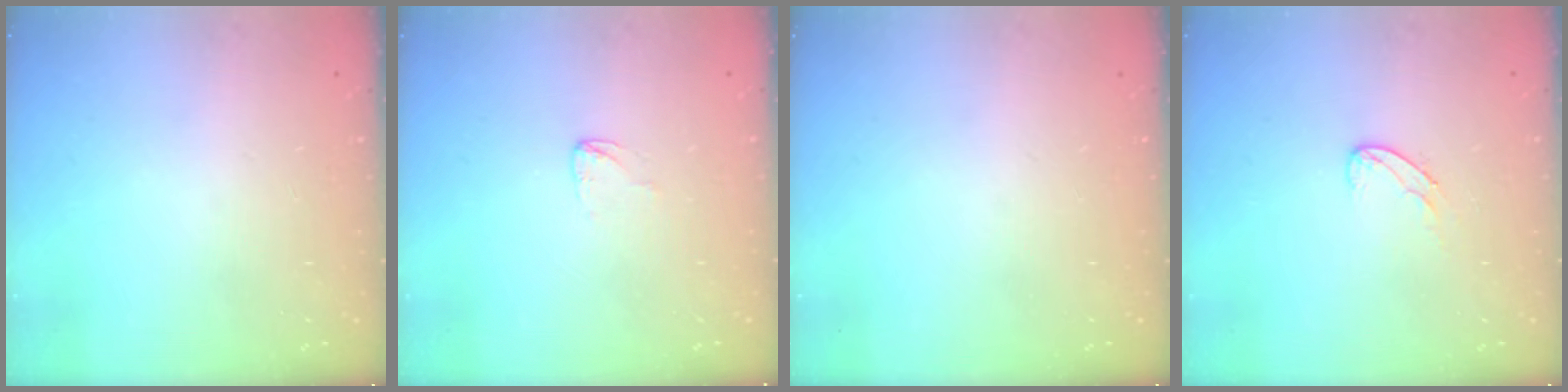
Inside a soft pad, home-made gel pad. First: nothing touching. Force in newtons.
{"total": 2.0, "press": 2.0, "slide": 0.1}
{"total": 0.0}
{"total": 6.4, "press": 6.3, "slide": 0.6}